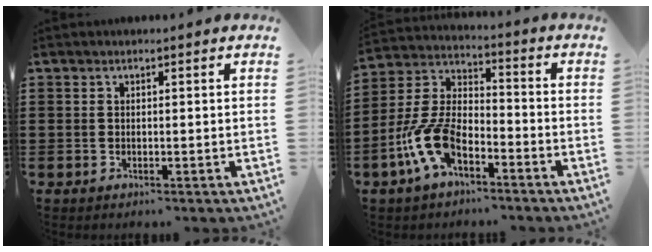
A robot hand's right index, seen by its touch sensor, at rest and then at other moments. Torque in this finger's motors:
{"motor_torque": [0.97, 0.94, 0.98, 0.21]}